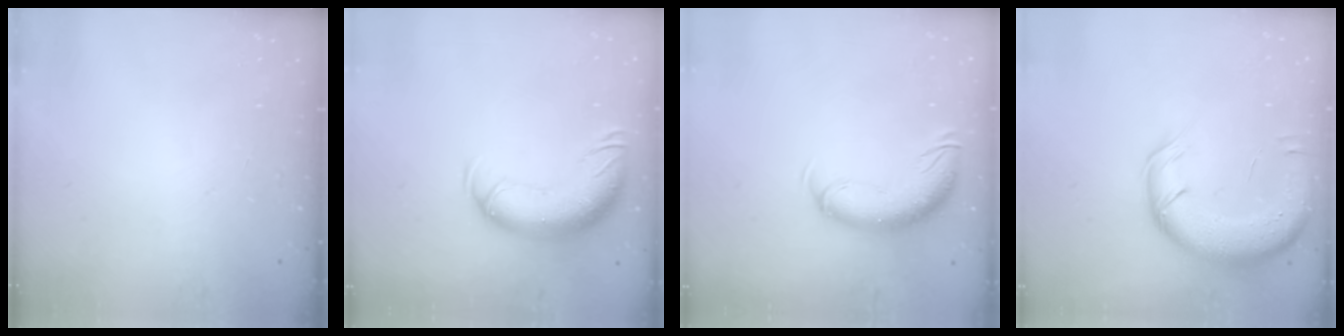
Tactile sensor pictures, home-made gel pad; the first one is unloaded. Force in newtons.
{"total": 14.3, "press": 13.9, "slide": 3.2}
{"total": 10.8, "press": 10.6, "slide": 2.3}
{"total": 14.3, "press": 13.8, "slide": 3.5}